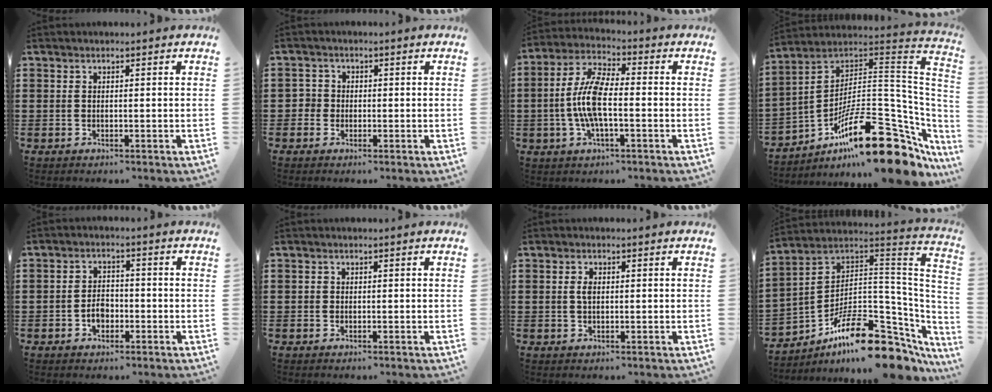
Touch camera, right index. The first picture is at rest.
{"total": 2.1, "force": [-0.4, 2.0, 0.4], "torque": [-0.017, 0.008, -0.012]}
{"total": 8.2, "force": [-1.2, 2.8, 7.6], "torque": [-0.175, -0.007, -0.029]}
{"total": 21.4, "force": [-12.5, 5.9, 16.3], "torque": [-0.258, 0.030, -0.209]}
{"total": 3.4, "force": [-1.2, 2.3, 2.1], "torque": [-0.035, 0.001, -0.025]}
{"total": 0.8, "force": [-0.1, 0.8, 0.1], "torque": [-0.005, 0.004, -0.002]}
{"total": 1.8, "force": [0.3, 0.9, 1.5], "torque": [-0.032, 0.006, 0.003]}
{"total": 14.0, "force": [-9.3, 4.9, 9.3], "torque": [-0.163, 0.029, -0.161]}